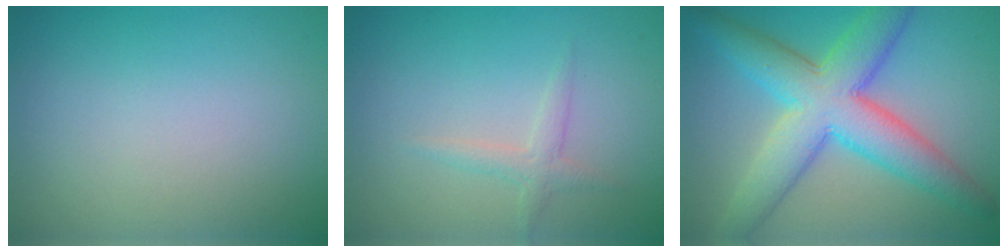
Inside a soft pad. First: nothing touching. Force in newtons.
{"total": 1.5, "press": 1.5, "slide": 0.0}
{"total": 8.6, "press": 8.6, "slide": 0.2}